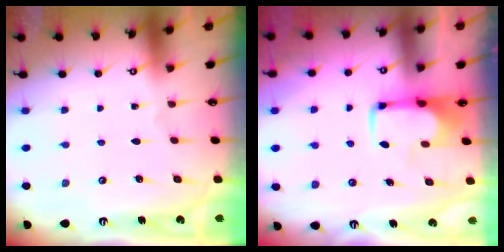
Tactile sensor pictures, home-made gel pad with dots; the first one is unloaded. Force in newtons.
{"total": 1.9, "press": 1.9, "slide": 0.5}